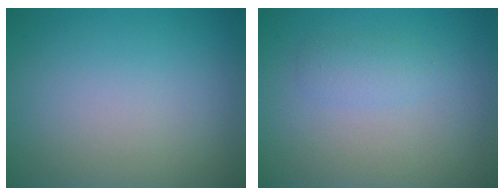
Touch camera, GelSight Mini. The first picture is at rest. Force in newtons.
{"total": 1.5, "press": 1.4, "slide": 0.1}